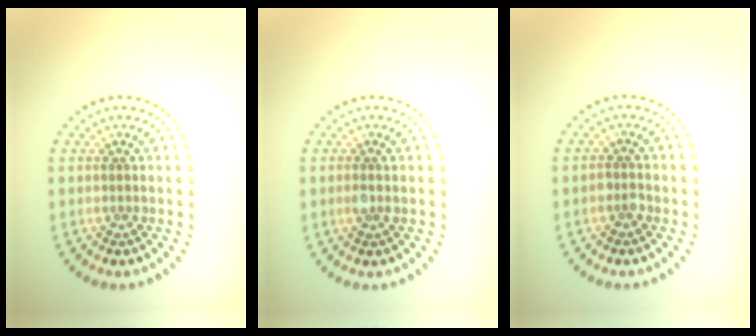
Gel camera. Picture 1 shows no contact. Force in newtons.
{"total": 0.8, "press": 0.7, "slide": 0.3}
{"total": 1.2, "press": 1.1, "slide": 0.4}